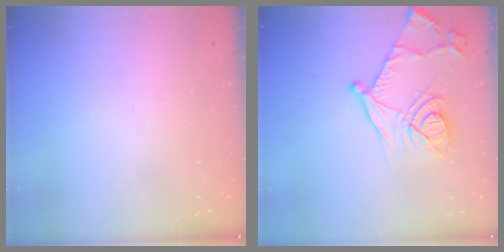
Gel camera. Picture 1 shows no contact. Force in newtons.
{"total": 16.2, "press": 16.2, "slide": 1.4}